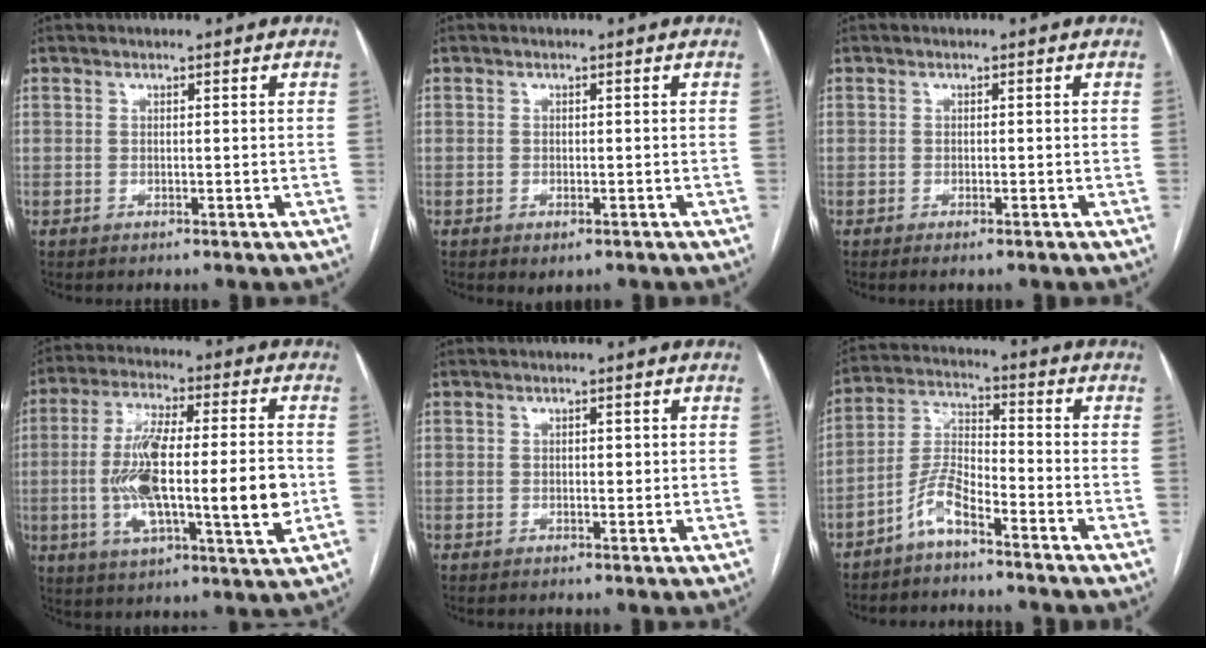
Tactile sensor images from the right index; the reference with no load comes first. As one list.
[{"total": 1.7, "force": [-0.9, 0.8, 1.1], "torque": [-0.016, -0.002, -0.004]}, {"total": 1.4, "force": [-0.9, 0.2, 1.0], "torque": [-0.019, -0.003, -0.012]}, {"total": 18.5, "force": [-2.1, 3.3, 18.1], "torque": [-0.324, 0.002, -0.034]}, {"total": 1.2, "force": [0.2, 0.6, 1.0], "torque": [-0.015, 0.000, 0.003]}, {"total": 6.5, "force": [-4.6, 1.5, 4.3], "torque": [-0.106, 0.004, -0.094]}]